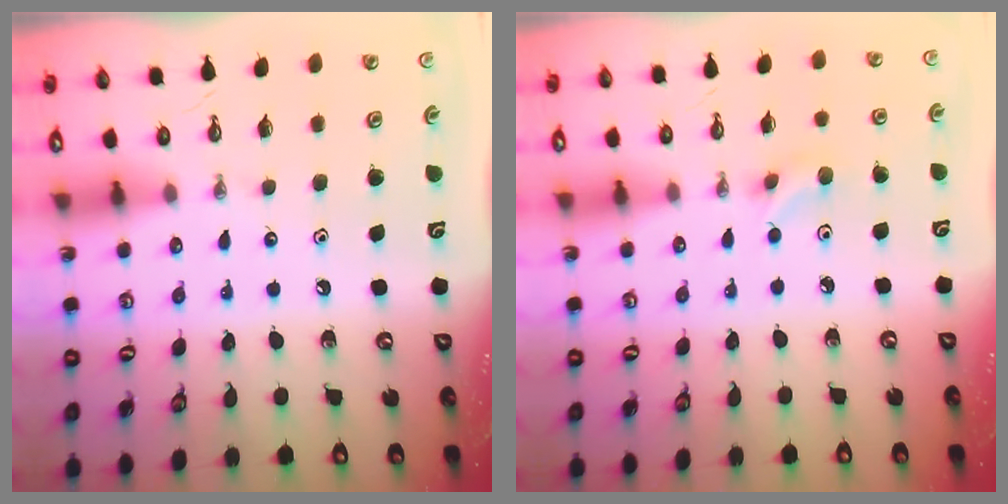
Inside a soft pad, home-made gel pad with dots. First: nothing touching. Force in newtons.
{"total": 3.8, "press": 3.7, "slide": 0.6}